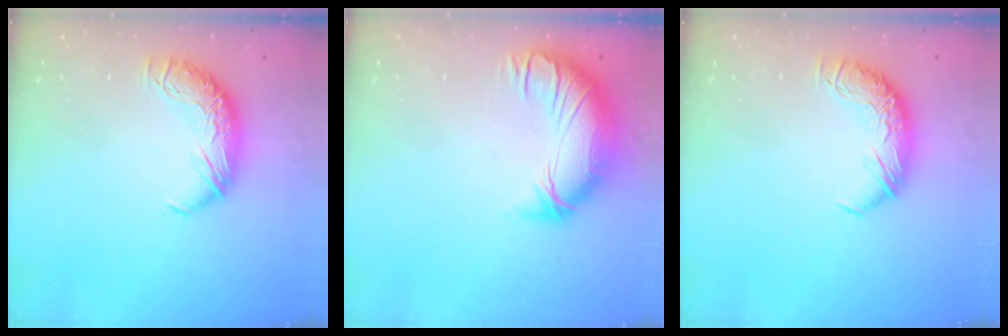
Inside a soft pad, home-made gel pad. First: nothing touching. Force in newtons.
{"total": 2.5, "press": 1.2, "slide": 2.2}
{"total": 0.0}